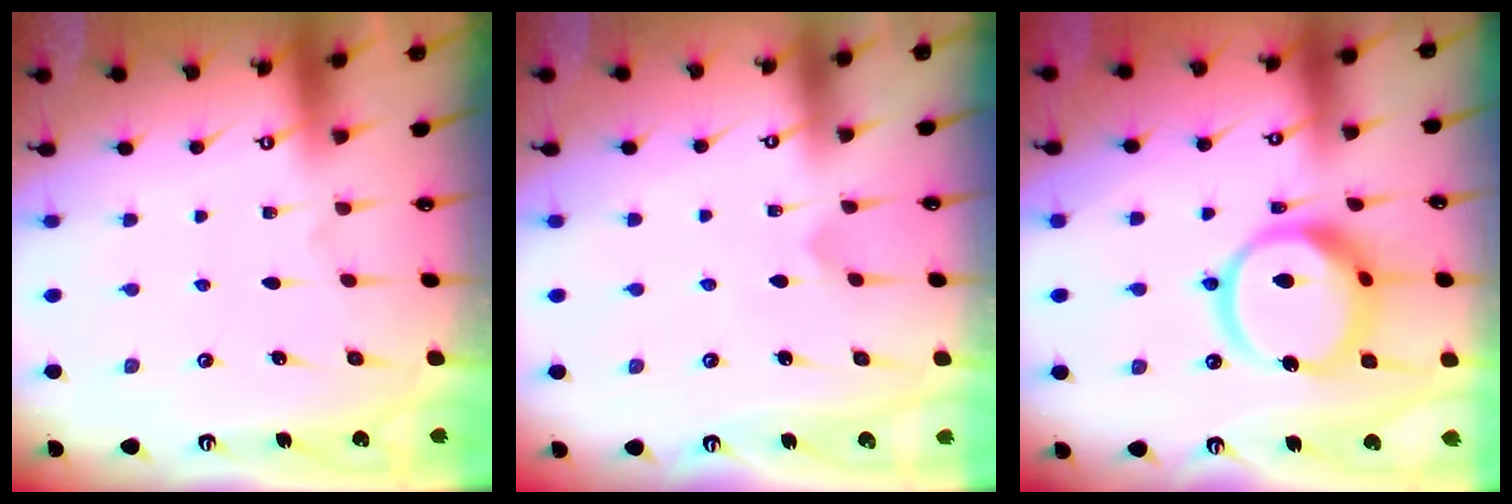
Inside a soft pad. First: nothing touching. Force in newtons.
{"total": 1.5, "press": 1.5, "slide": 0.1}
{"total": 15.3, "press": 15.2, "slide": 1.3}